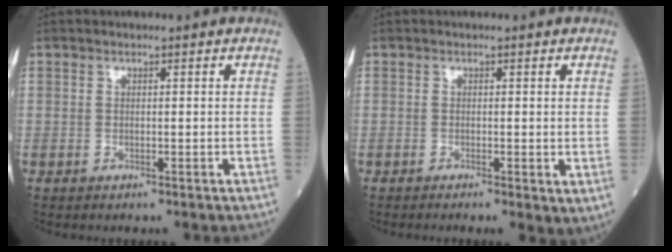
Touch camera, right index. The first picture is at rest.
{"total": 2.3, "force": [-0.5, 0.7, 2.2], "torque": [-0.029, -0.008, -0.009]}